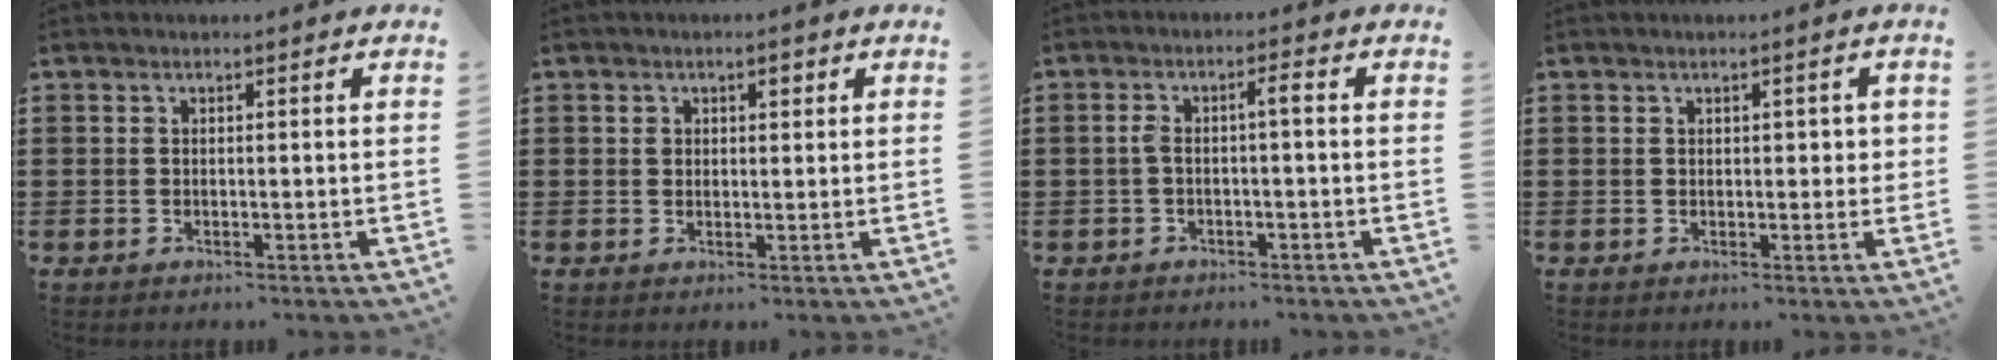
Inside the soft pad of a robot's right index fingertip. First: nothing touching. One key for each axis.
{"total": 1.9, "fx": 0.6, "fy": 1.4, "fz": 1.2, "tx": -0.027, "ty": 0.011, "tz": 0.009}
{"total": 2.5, "fx": -0.1, "fy": 0.5, "fz": 2.5, "tx": -0.048, "ty": 0.005, "tz": -0.005}
{"total": 1.5, "fx": 0.5, "fy": 1.0, "fz": 1.0, "tx": -0.012, "ty": 0.005, "tz": 0.006}